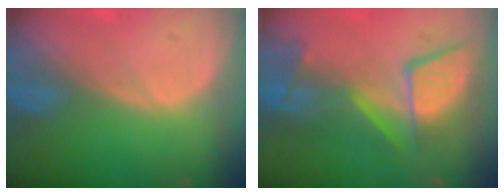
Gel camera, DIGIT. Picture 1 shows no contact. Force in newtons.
{"total": 10.0, "press": 9.6, "slide": 2.7}